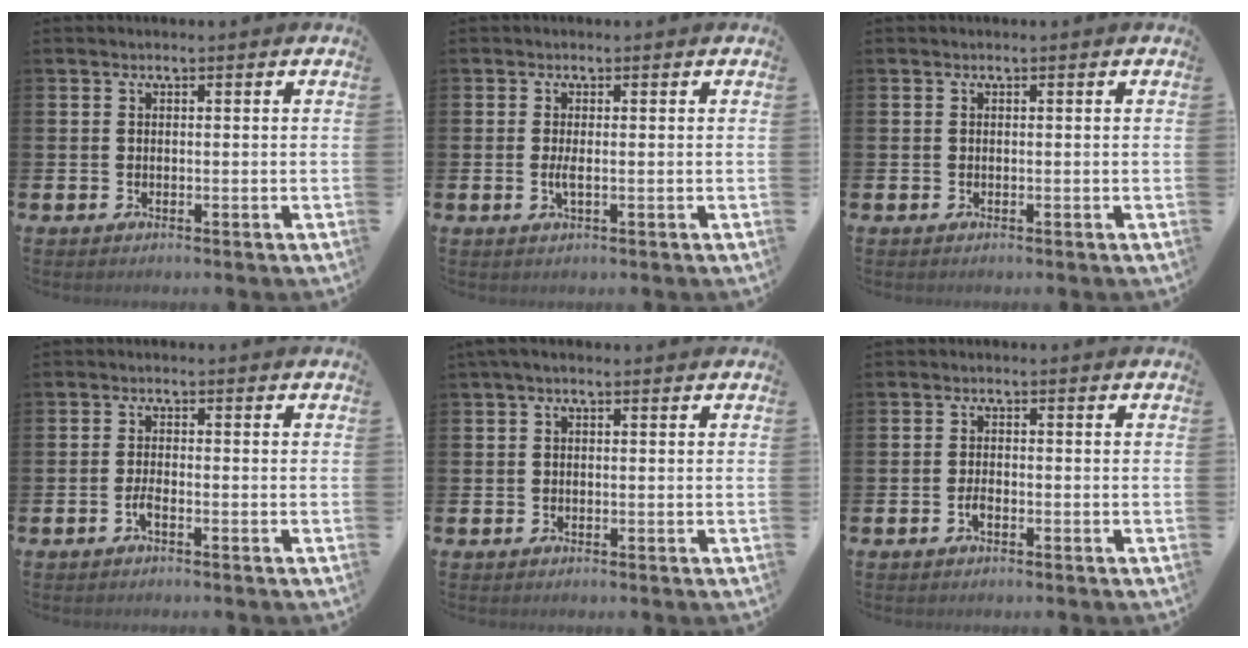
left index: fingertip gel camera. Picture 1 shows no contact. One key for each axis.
{"total": 1.4, "fx": -0.2, "fy": 0.2, "fz": 1.4, "tx": -0.029, "ty": -0.001, "tz": -0.003}
{"total": 0.0}
{"total": 1.6, "fx": -1.0, "fy": 0.3, "fz": 1.2, "tx": -0.028, "ty": 0.000, "tz": -0.016}
{"total": 0.8, "fx": 0.2, "fy": 0.3, "fz": 0.7, "tx": -0.010, "ty": 0.002, "tz": 0.001}
{"total": 1.5, "fx": -0.7, "fy": 0.6, "fz": 1.1, "tx": -0.026, "ty": 0.002, "tz": -0.014}